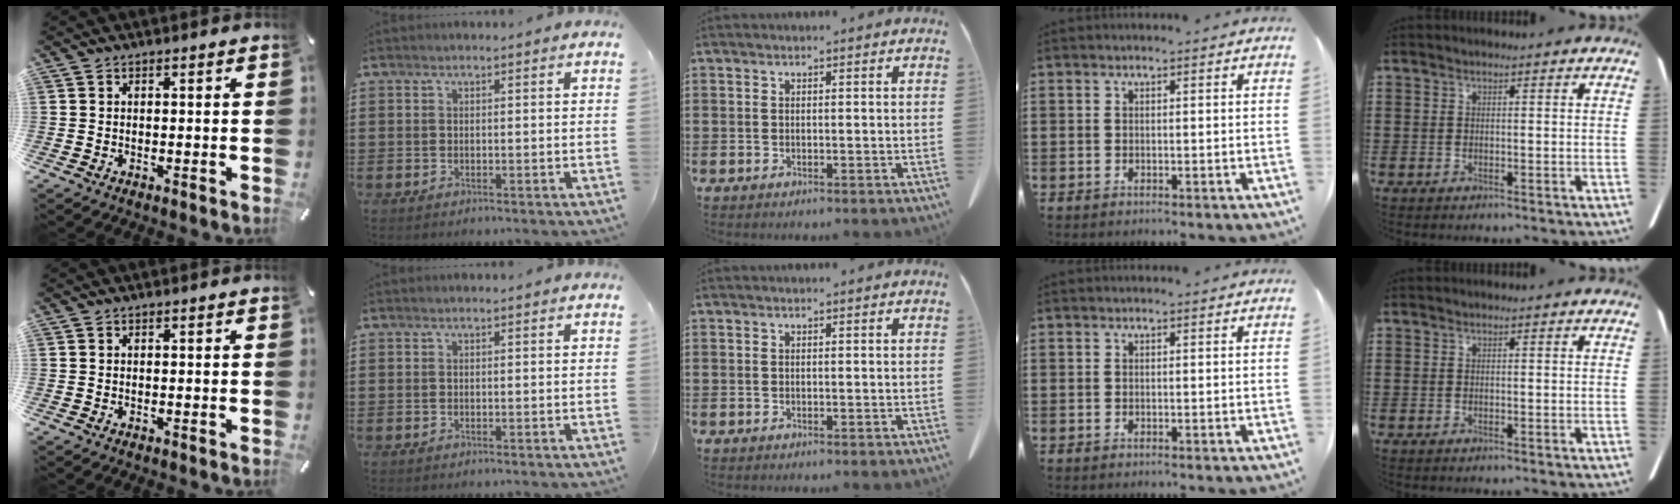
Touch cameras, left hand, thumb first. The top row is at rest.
{}